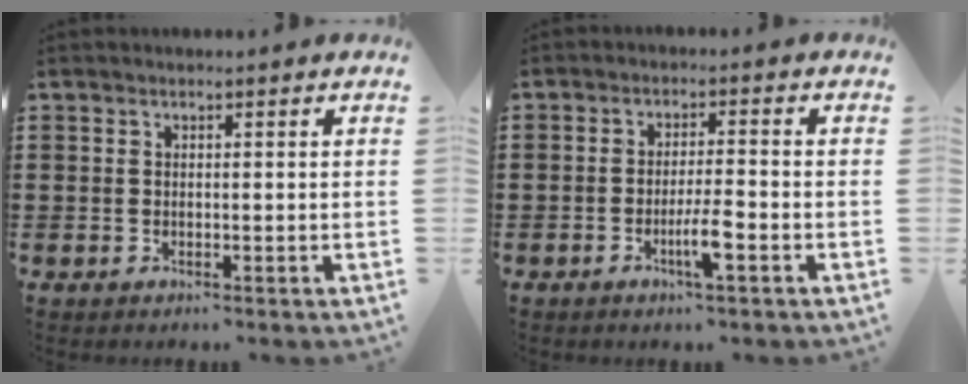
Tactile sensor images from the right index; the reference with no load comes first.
{"total": 4.5, "force": [-2.0, 0.5, 4.0], "torque": [-0.080, -0.007, -0.040]}